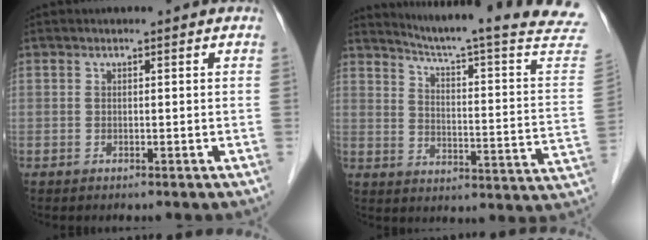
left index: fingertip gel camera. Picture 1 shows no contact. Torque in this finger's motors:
{"motor_torque": [0.09, -0.86, -0.04, 0.02]}